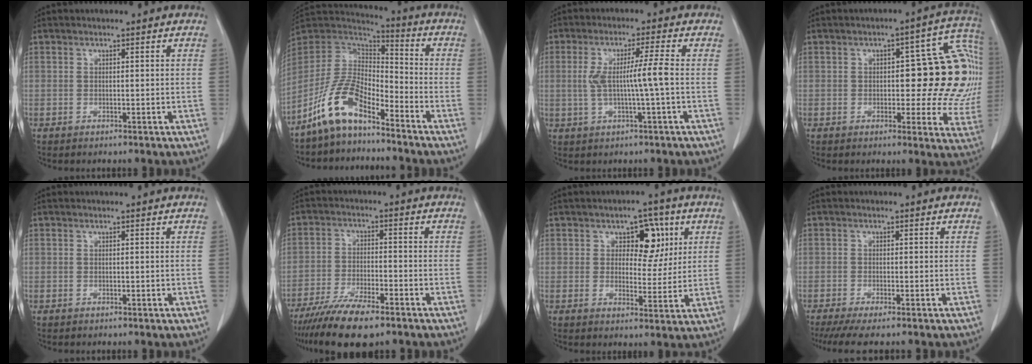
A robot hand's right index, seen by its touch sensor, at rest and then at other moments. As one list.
[{"total": 11.1, "force": [-7.9, 4.2, 6.6], "torque": [-0.147, 0.024, -0.160]}, {"total": 6.1, "force": [-0.3, -0.6, 6.1], "torque": [-0.116, 0.005, -0.003]}, {"total": 17.7, "force": [1.5, 6.8, 16.3], "torque": [-0.150, 0.035, 0.015]}, {"total": 0.0}, {"total": 10.7, "force": [-8.0, 2.3, 6.7], "torque": [-0.115, -0.022, -0.139]}, {"total": 7.2, "force": [2.7, 4.1, 5.3], "torque": [-0.059, 0.015, 0.040]}, {"total": 4.5, "force": [-3.4, 0.4, 2.8], "torque": [-0.043, -0.010, -0.060]}]